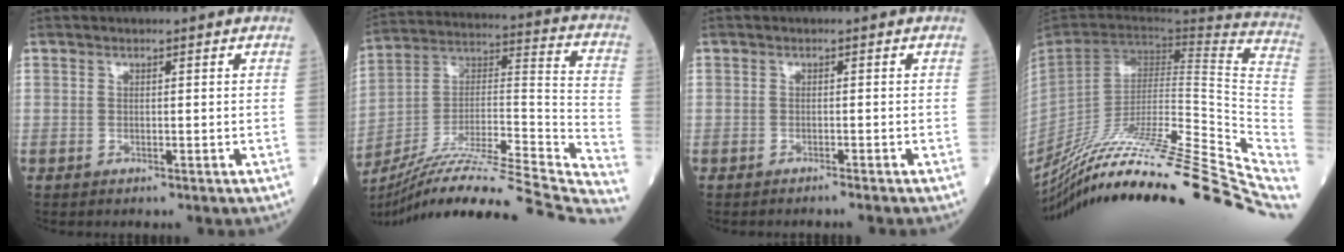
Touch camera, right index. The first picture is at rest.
{"total": 34.0, "force": [-29.8, 1.4, 16.3], "torque": [-0.198, -0.018, -0.447]}
{"total": 1.5, "force": [-1.3, -0.4, 0.5], "torque": [-0.007, 0.003, -0.019]}
{"total": 37.9, "force": [-28.9, 4.1, 24.1], "torque": [-0.254, -0.051, -0.423]}